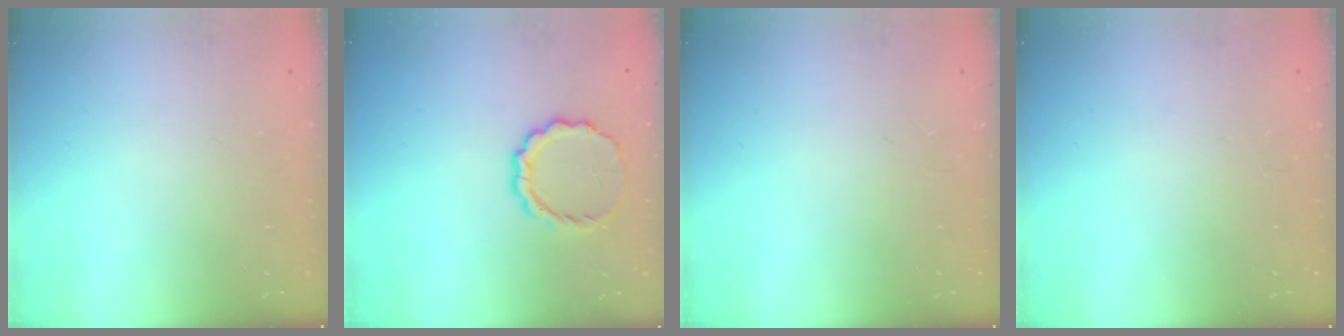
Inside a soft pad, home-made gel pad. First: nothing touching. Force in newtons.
{"total": 8.2, "press": 7.9, "slide": 1.8}
{"total": 0.0}
{"total": 0.0}